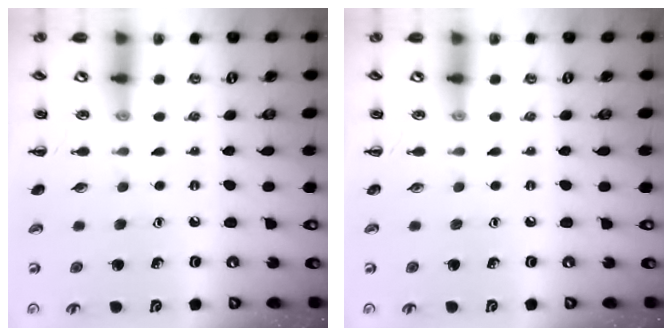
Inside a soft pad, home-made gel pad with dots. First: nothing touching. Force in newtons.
{"total": 0.0}